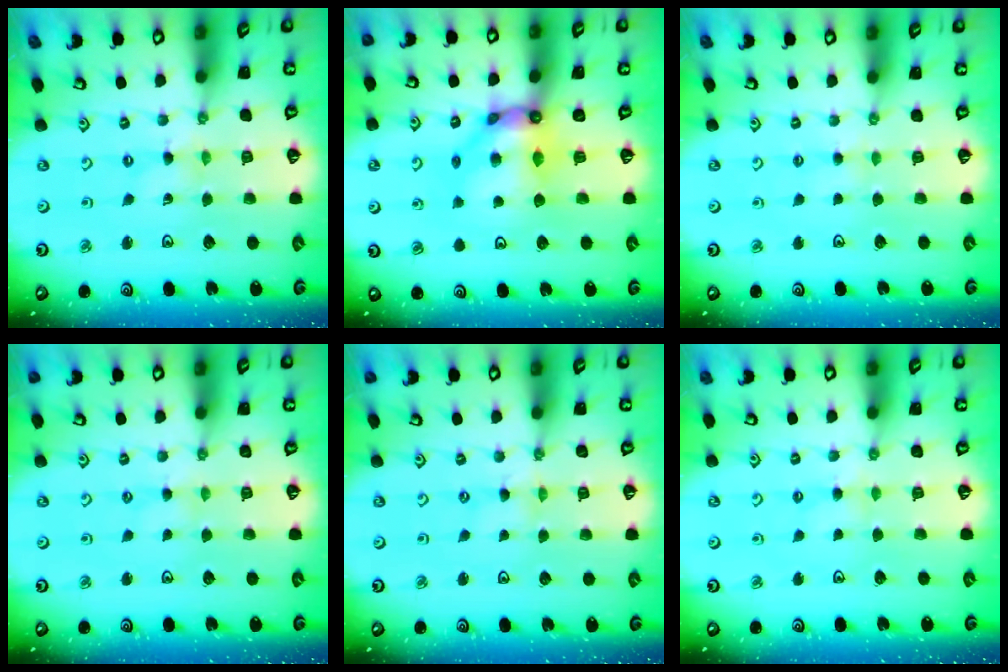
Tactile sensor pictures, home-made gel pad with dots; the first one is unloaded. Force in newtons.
{"total": 10.9, "press": 10.9, "slide": 1.1}
{"total": 1.9, "press": 1.9, "slide": 0.4}
{"total": 0.9, "press": 0.8, "slide": 0.2}
{"total": 0.0}
{"total": 2.4, "press": 2.4, "slide": 0.5}